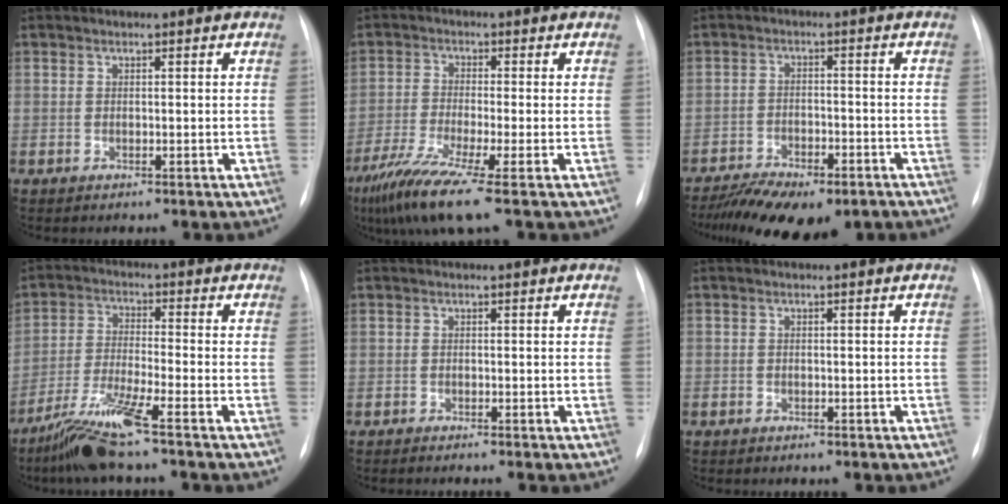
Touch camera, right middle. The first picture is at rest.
{"total": 9.4, "force": [-6.1, -0.9, 7.1], "torque": [-0.135, -0.034, -0.112]}
{"total": 13.0, "force": [-9.9, 4.7, 7.1], "torque": [-0.121, -0.007, -0.148]}
{"total": 8.6, "force": [-6.2, -0.5, 6.0], "torque": [-0.124, -0.031, -0.121]}
{"total": 2.1, "force": [-1.8, -0.1, 1.1], "torque": [-0.009, -0.001, -0.023]}
{"total": 1.4, "force": [-1.1, 0.8, 0.4], "torque": [-0.007, 0.002, -0.012]}